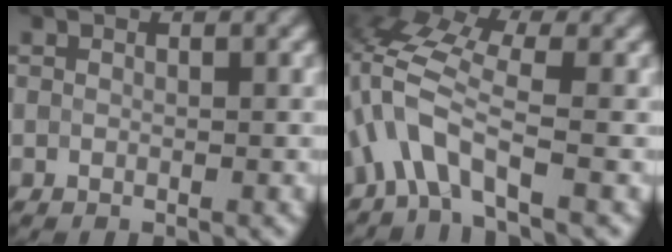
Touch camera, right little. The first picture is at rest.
{"total": 6.4, "force": [-2.4, 2.1, 5.6], "torque": [-0.137, 0.022, -0.060]}